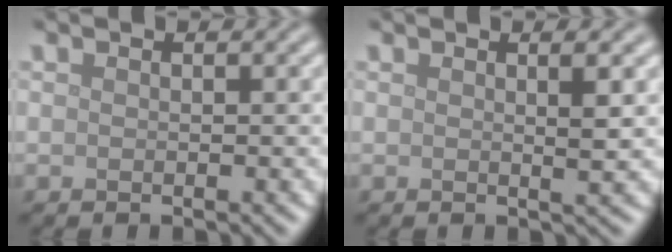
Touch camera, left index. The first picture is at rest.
{"total": 1.8, "force": [0.6, 0.3, 1.7], "torque": [-0.023, 0.003, 0.005]}